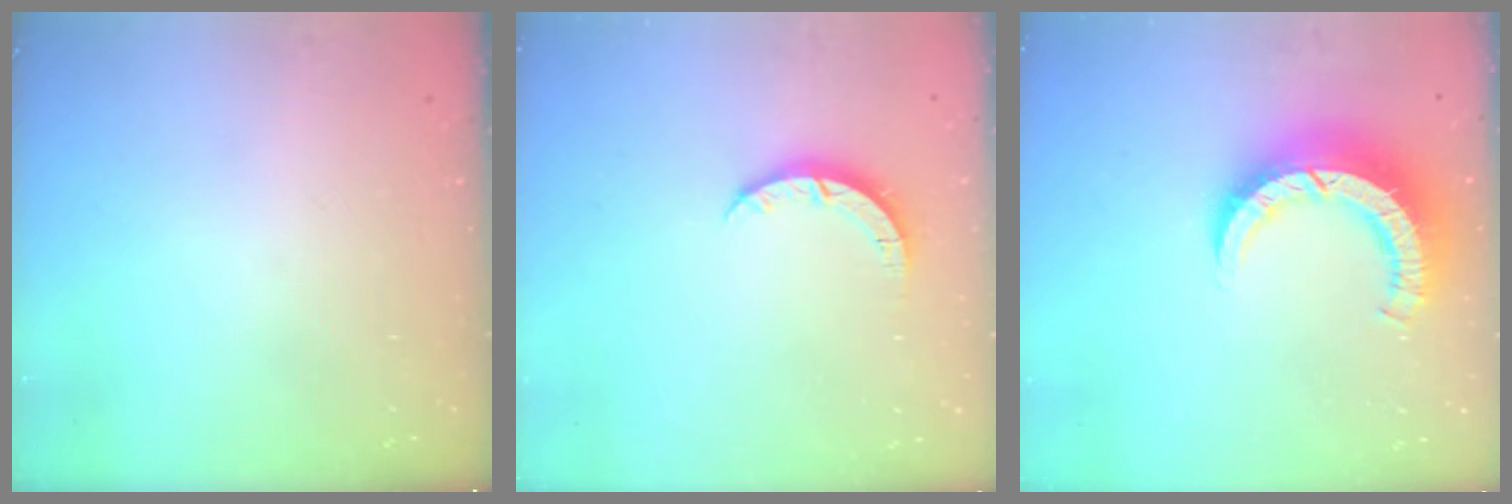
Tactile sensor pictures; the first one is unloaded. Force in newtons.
{"total": 3.5, "press": 3.5, "slide": 0.3}
{"total": 10.9, "press": 10.8, "slide": 1.2}